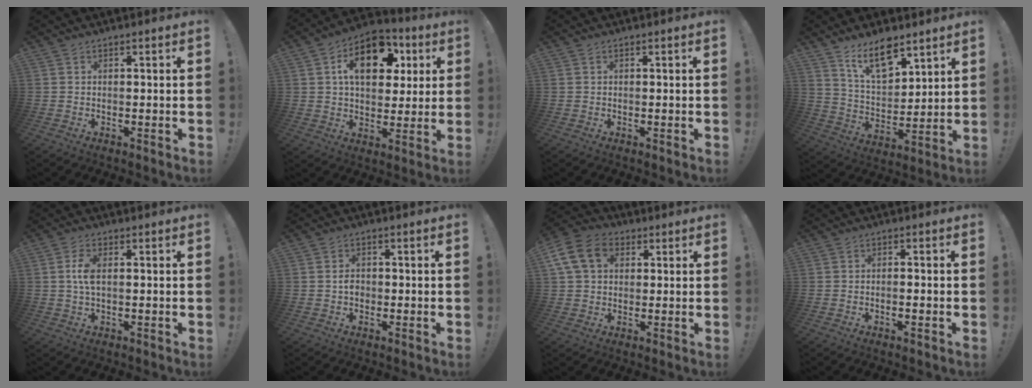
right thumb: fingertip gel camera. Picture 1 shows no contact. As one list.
[{"total": 16.1, "force": [5.4, 10.4, 11.0], "torque": [-0.156, -0.009, 0.096]}, {"total": 0.0}, {"total": 13.4, "force": [9.4, 6.1, 7.4], "torque": [-0.124, -0.053, 0.170]}, {"total": 4.6, "force": [0.4, 2.3, 3.9], "torque": [-0.081, 0.007, 0.006]}, {"total": 2.6, "force": [-0.9, 2.0, 1.4], "torque": [-0.023, 0.006, -0.015]}, {"total": 13.2, "force": [3.9, 9.9, 7.9], "torque": [-0.141, 0.000, 0.079]}, {"total": 1.6, "force": [-0.7, 0.1, 1.4], "torque": [-0.026, 0.000, -0.014]}]